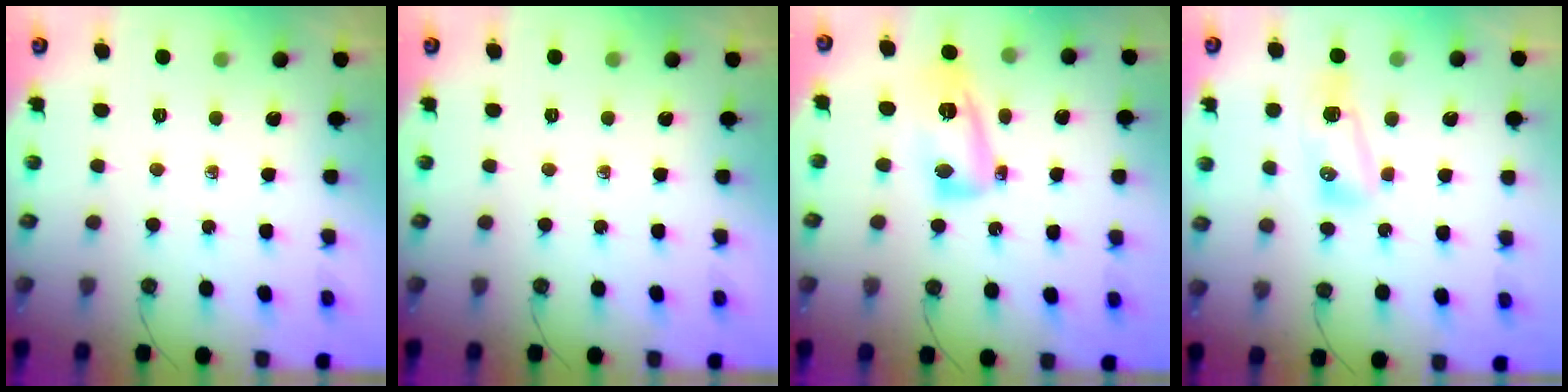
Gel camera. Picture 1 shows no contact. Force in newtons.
{"total": 0.0}
{"total": 14.1, "press": 14.1, "slide": 1.3}
{"total": 8.4, "press": 8.2, "slide": 1.8}